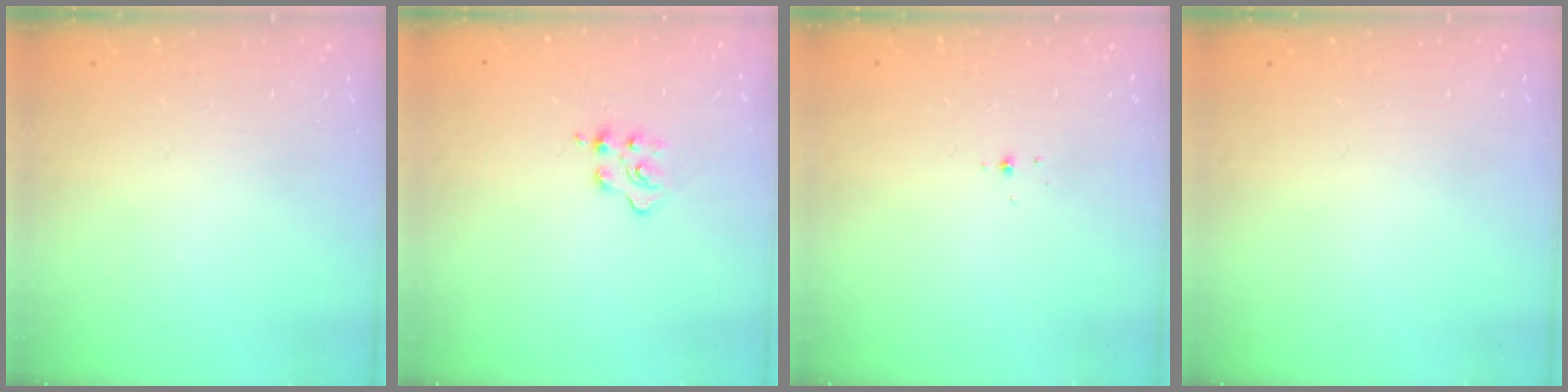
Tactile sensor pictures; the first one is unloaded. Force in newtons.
{"total": 4.7, "press": 4.7, "slide": 0.5}
{"total": 3.0, "press": 2.9, "slide": 0.8}
{"total": 0.0}